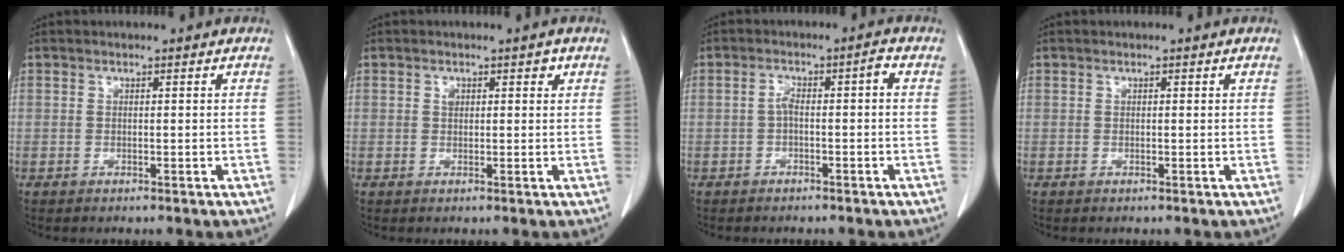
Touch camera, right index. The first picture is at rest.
{"total": 1.6, "force": [0.7, 1.1, 0.9], "torque": [-0.007, 0.006, 0.012]}
{"total": 3.1, "force": [-0.4, 0.8, 2.9], "torque": [-0.051, 0.021, -0.004]}
{"total": 0.0}